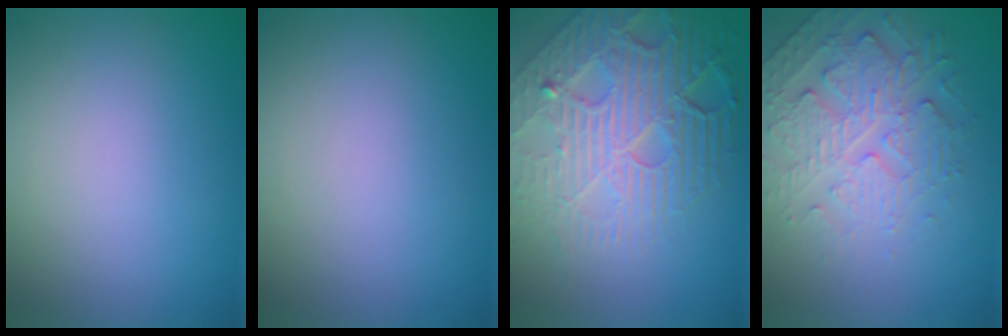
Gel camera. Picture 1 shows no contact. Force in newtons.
{"total": 0.0}
{"total": 8.5, "press": 5.8, "slide": 6.2}
{"total": 4.9, "press": 3.7, "slide": 3.3}